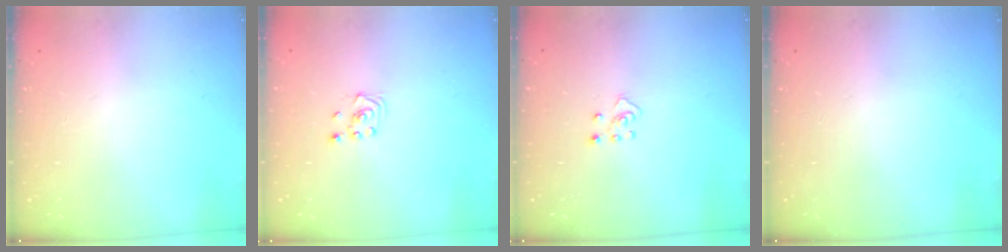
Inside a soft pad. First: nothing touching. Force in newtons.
{"total": 1.9, "press": 1.8, "slide": 0.6}
{"total": 4.6, "press": 4.6, "slide": 0.3}
{"total": 0.0}